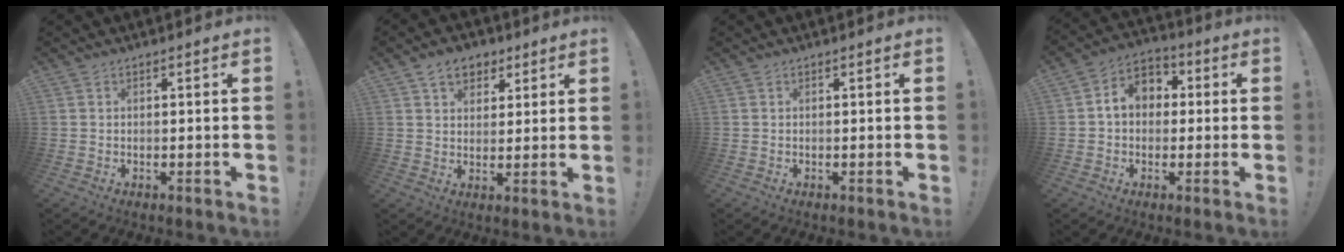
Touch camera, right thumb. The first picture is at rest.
{"total": 7.9, "force": [4.3, 5.7, 3.5], "torque": [-0.048, -0.012, 0.083]}
{"total": 0.0}
{"total": 8.6, "force": [1.0, 6.8, 5.1], "torque": [-0.076, 0.013, 0.023]}